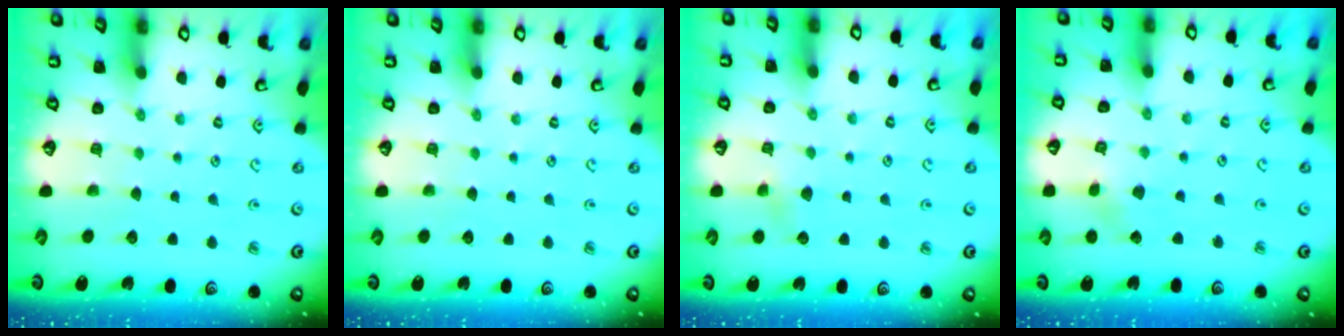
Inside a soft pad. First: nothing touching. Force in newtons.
{"total": 0.0}
{"total": 4.0, "press": 4.0, "slide": 0.2}
{"total": 2.9, "press": 2.9, "slide": 0.4}